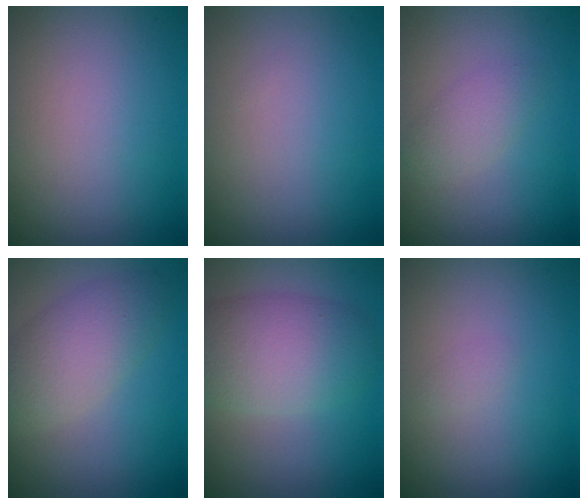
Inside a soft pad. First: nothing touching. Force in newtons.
{"total": 0.0}
{"total": 1.8, "press": 1.8, "slide": 0.1}
{"total": 4.3, "press": 4.3, "slide": 0.3}
{"total": 5.8, "press": 5.8, "slide": 0.1}
{"total": 0.5, "press": 0.5, "slide": 0.1}